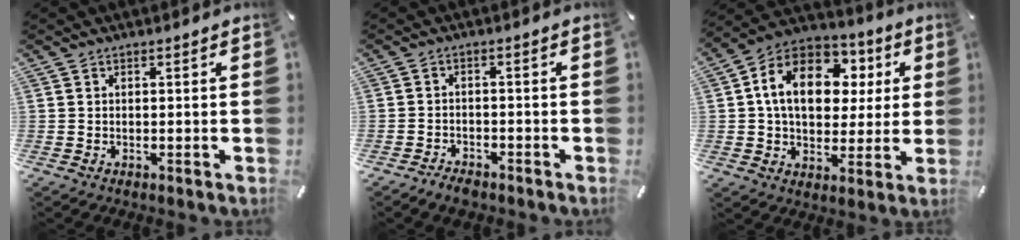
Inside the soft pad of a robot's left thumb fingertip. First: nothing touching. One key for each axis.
{"total": 2.8, "fx": -2.4, "fy": 1.1, "fz": 0.8, "tx": -0.020, "ty": 0.011, "tz": -0.050}
{"total": 16.5, "fx": 4.2, "fy": 12.0, "fz": 10.5, "tx": -0.191, "ty": -0.002, "tz": 0.078}